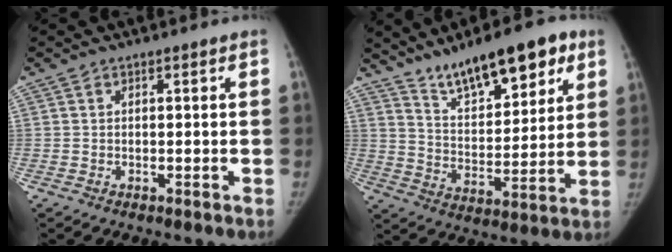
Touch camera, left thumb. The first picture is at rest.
{"total": 16.8, "force": [11.3, 5.9, 11.0], "torque": [-0.133, -0.050, 0.192]}